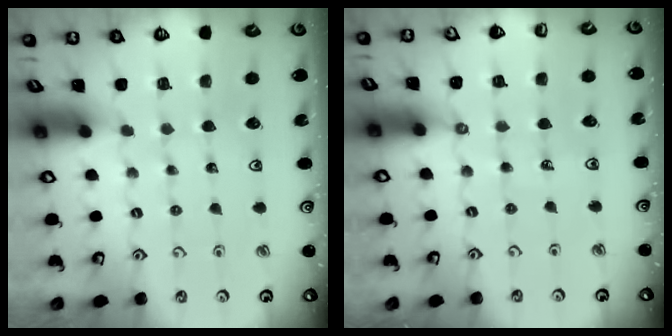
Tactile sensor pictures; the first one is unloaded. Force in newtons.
{"total": 3.4, "press": 3.2, "slide": 1.4}